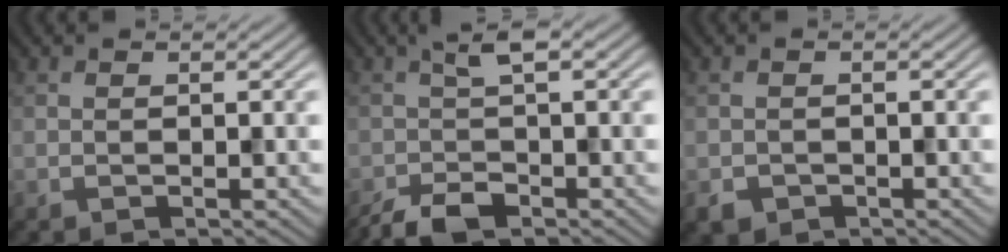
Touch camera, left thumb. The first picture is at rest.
{"total": 4.4, "force": [-2.1, 1.4, 3.6], "torque": [-0.075, -0.001, -0.048]}
{"total": 1.7, "force": [-0.9, 1.4, 0.5], "torque": [-0.010, -0.008, -0.019]}